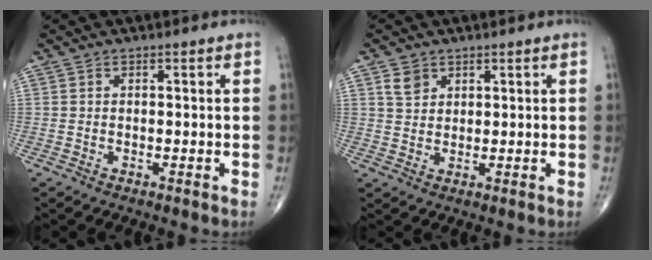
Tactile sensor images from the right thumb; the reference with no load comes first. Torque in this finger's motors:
{"motor_torque": [-0.35, 0.33, 0.05, 0.22, 0.00]}